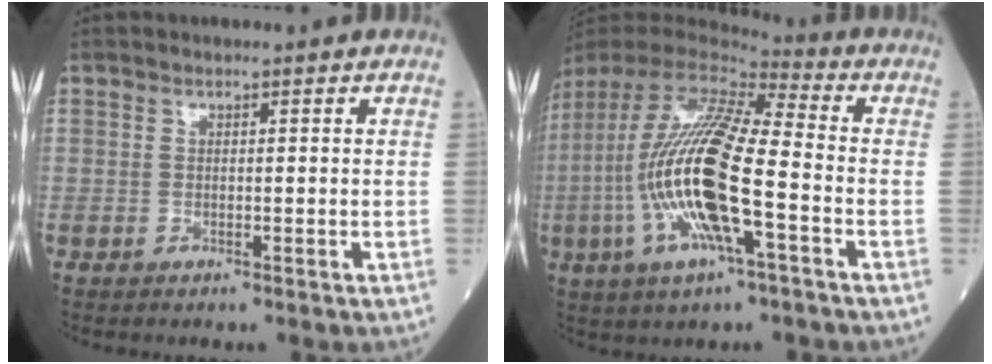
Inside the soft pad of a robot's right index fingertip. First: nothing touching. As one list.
[{"total": 21.5, "force": [-4.3, 3.7, 20.8], "torque": [-0.459, -0.023, -0.088]}]